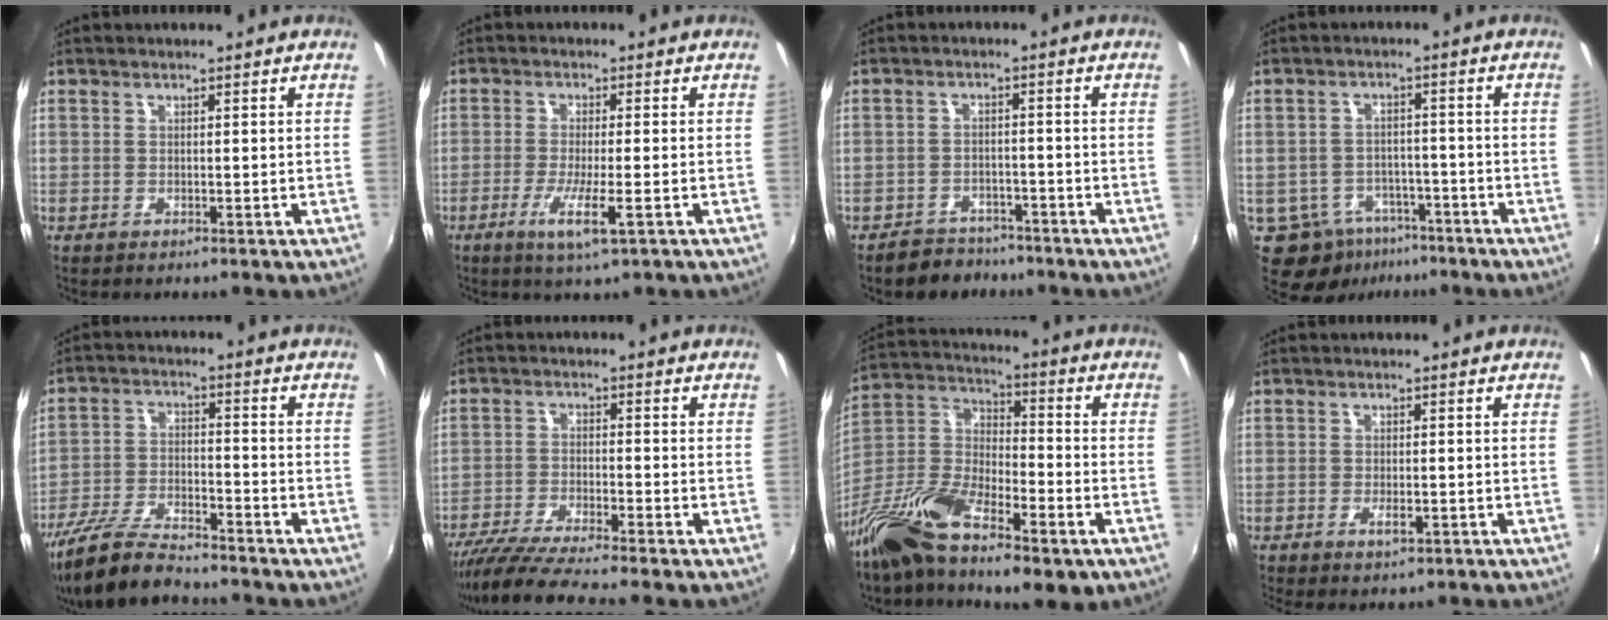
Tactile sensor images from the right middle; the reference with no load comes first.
{"total": 5.9, "force": [-2.8, 0.3, 5.1], "torque": [-0.107, -0.016, -0.054]}
{"total": 6.1, "force": [-5.1, 3.2, 0.9], "torque": [-0.033, 0.010, -0.075]}
{"total": 9.4, "force": [-5.6, 6.9, 3.1], "torque": [-0.077, 0.008, -0.070]}
{"total": 13.3, "force": [-11.4, 2.7, 6.4], "torque": [-0.144, -0.020, -0.214]}
{"total": 10.3, "force": [-9.1, -0.8, 4.8], "torque": [-0.108, -0.030, -0.165]}
{"total": 21.3, "force": [-13.1, 8.3, 14.6], "torque": [-0.293, -0.022, -0.239]}
{"total": 2.1, "force": [-1.2, 0.9, 1.5], "torque": [-0.031, -0.005, -0.021]}